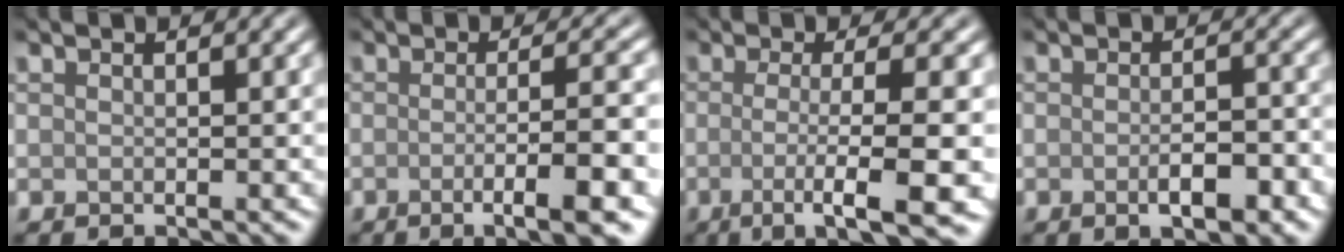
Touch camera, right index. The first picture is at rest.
{"total": 7.1, "force": [-1.9, 1.4, 6.7], "torque": [-0.091, 0.003, -0.036]}
{"total": 8.1, "force": [-2.4, 1.5, 7.6], "torque": [-0.105, -0.010, -0.045]}
{"total": 3.4, "force": [-1.2, 1.2, 2.9], "torque": [-0.048, -0.004, -0.016]}